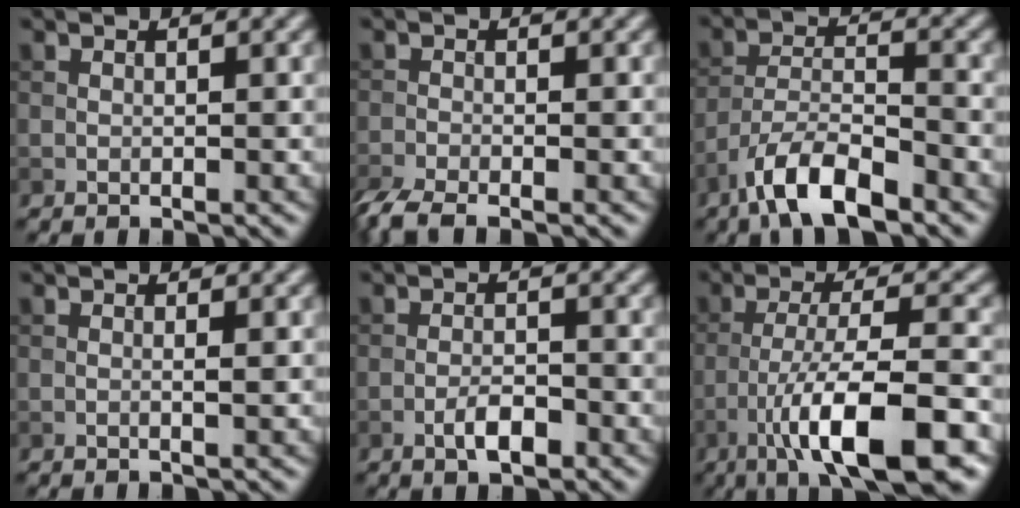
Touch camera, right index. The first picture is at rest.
{"total": 3.9, "force": [-3.0, 1.0, 2.3], "torque": [-0.049, -0.014, -0.067]}
{"total": 7.1, "force": [-5.0, 2.2, 4.5], "torque": [-0.078, 0.001, -0.096]}
{"total": 0.7, "force": [0.0, 0.1, 0.7], "torque": [-0.011, -0.001, -0.002]}
{"total": 2.5, "force": [-1.3, 0.9, 1.9], "torque": [-0.034, 0.002, -0.027]}
{"total": 10.9, "force": [-5.5, 2.6, 9.0], "torque": [-0.149, 0.002, -0.092]}